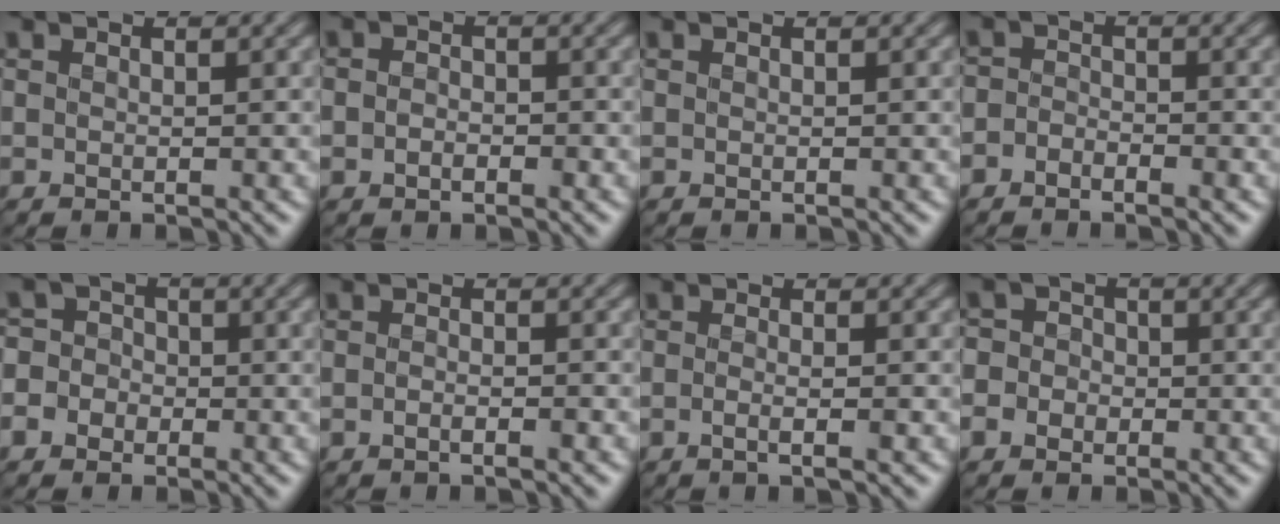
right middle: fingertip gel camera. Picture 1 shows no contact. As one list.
[{"total": 1.7, "force": [-0.6, 1.2, 1.2], "torque": [-0.012, 0.000, -0.014]}, {"total": 0.0}, {"total": 1.7, "force": [-1.2, 1.1, 0.7], "torque": [0.008, 0.005, -0.030]}, {"total": 5.0, "force": [-2.0, 4.5, 1.1], "torque": [-0.003, 0.010, -0.063]}, {"total": 1.4, "force": [-0.7, 0.4, 1.1], "torque": [-0.009, 0.002, -0.016]}, {"total": 2.2, "force": [-0.5, 0.8, 2.0], "torque": [-0.014, -0.007, -0.017]}, {"total": 4.0, "force": [-1.3, 3.6, 1.2], "torque": [0.005, 0.011, -0.048]}]